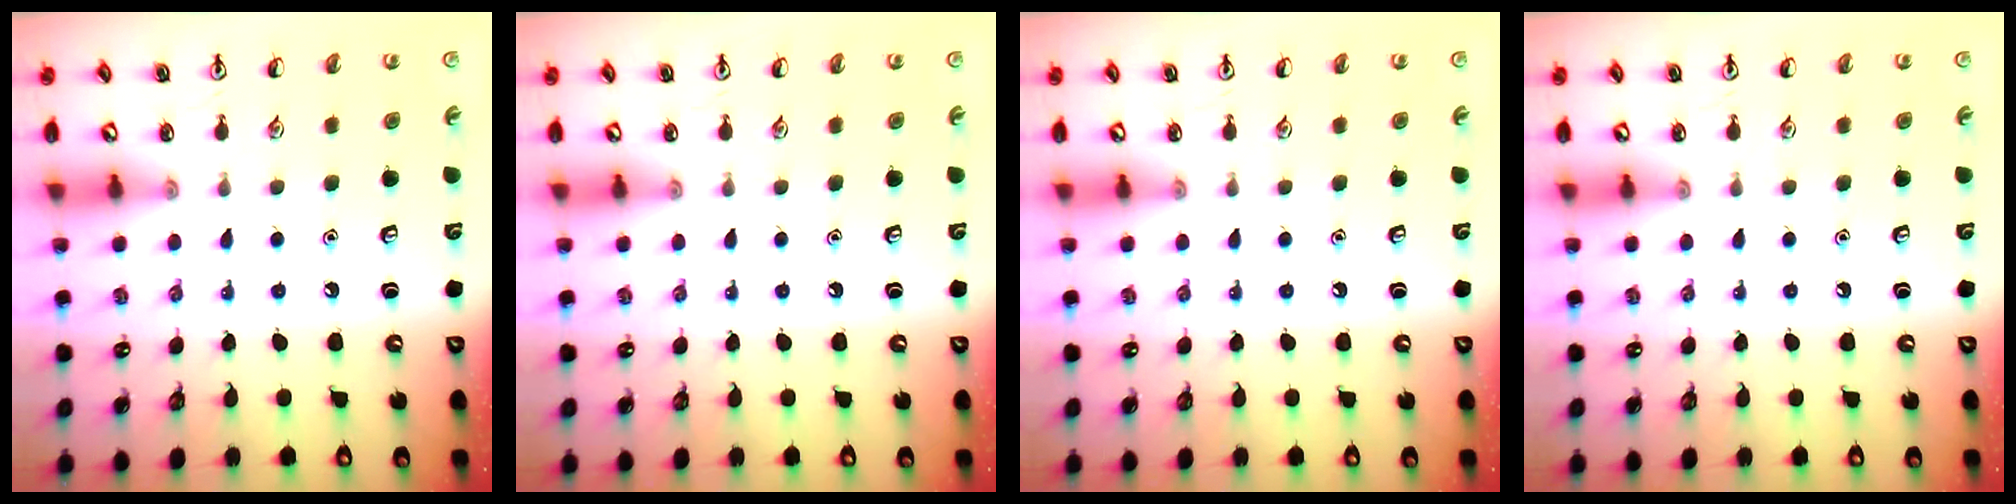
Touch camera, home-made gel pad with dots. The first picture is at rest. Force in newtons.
{"total": 0.0}
{"total": 0.0}
{"total": 0.0}